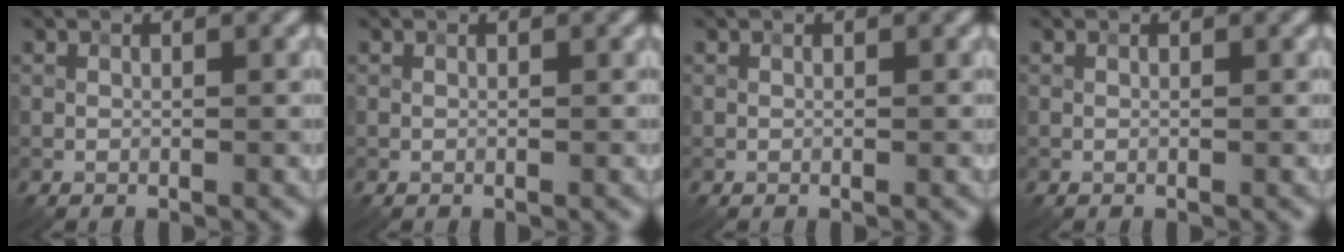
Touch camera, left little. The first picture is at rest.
{"total": 0.0}
{"total": 0.0}
{"total": 0.0}